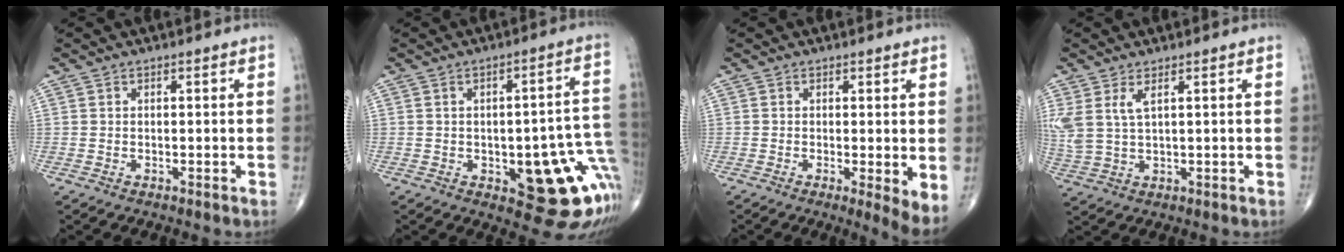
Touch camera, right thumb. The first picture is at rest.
{"total": 17.5, "force": [-4.4, 6.9, 15.4], "torque": [-0.123, 0.030, -0.032]}
{"total": 4.4, "force": [-0.1, 0.8, 4.4], "torque": [-0.067, -0.015, -0.006]}
{"total": 5.4, "force": [2.3, 2.0, 4.4], "torque": [-0.115, -0.004, 0.058]}